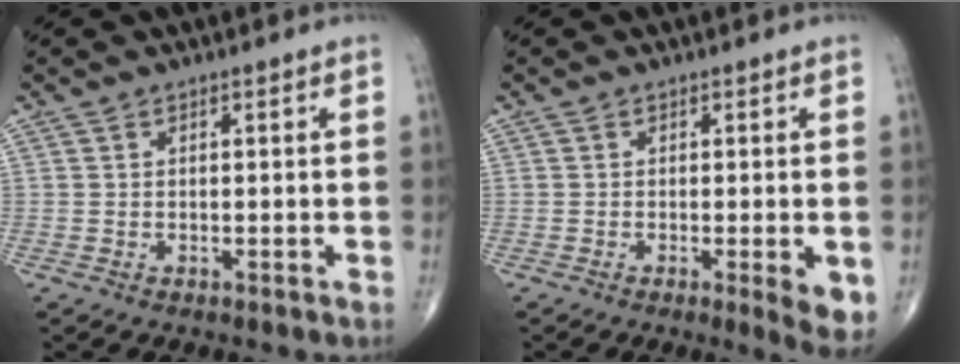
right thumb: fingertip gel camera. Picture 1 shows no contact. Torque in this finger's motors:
{"motor_torque": [0.87, 1.14, 0.69, -0.08, 0.17]}